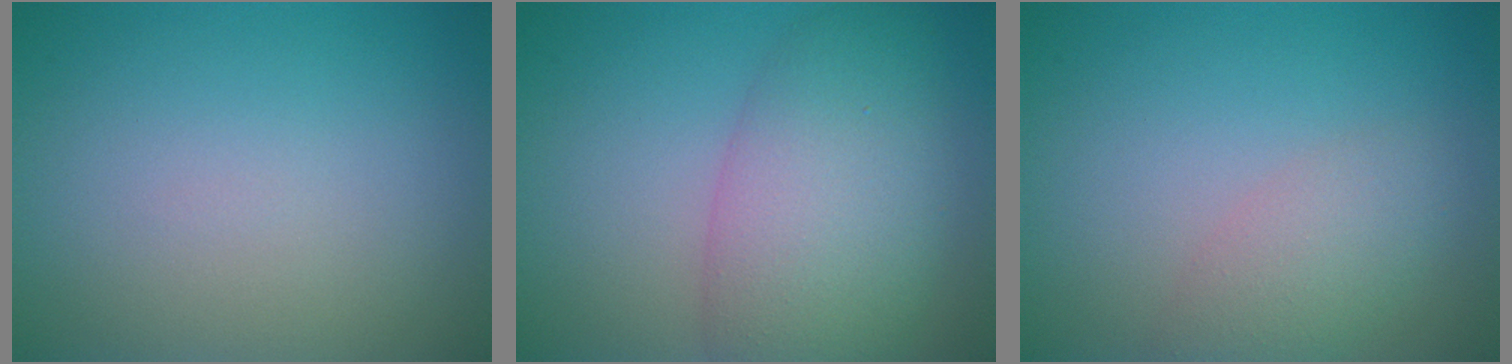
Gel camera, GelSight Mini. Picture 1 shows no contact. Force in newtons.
{"total": 7.5, "press": 7.5, "slide": 0.4}
{"total": 2.8, "press": 2.8, "slide": 0.1}